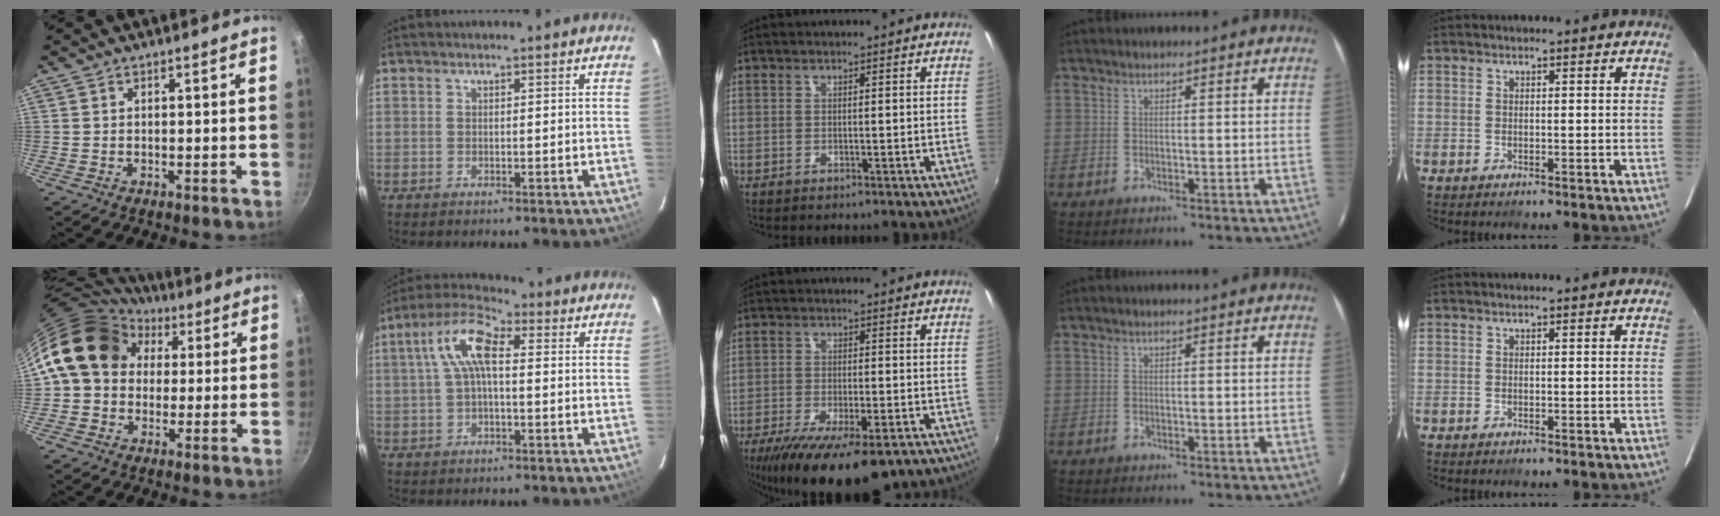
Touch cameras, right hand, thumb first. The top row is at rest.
{"thumb": {"total": 15.4, "force": [4.1, 12.4, 8.1], "torque": [-0.109, 0.027, 0.058]}, "index": {"total": 9.3, "force": [1.2, 3.9, 8.3], "torque": [-0.169, 0.030, 0.017]}, "middle": {"total": 17.6, "force": [-11.6, 5.8, 11.9], "torque": [-0.229, -0.057, -0.175]}}